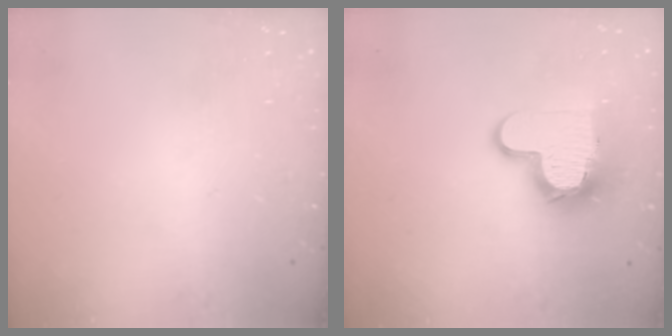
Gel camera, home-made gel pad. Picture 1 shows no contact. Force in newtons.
{"total": 13.0, "press": 13.0, "slide": 1.2}